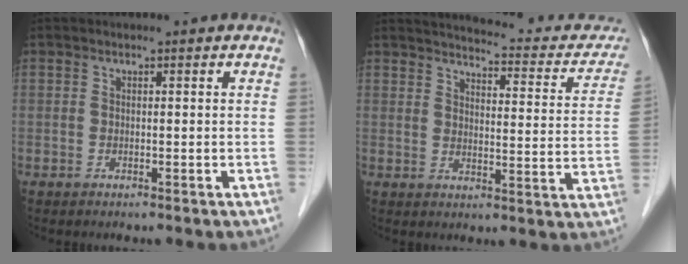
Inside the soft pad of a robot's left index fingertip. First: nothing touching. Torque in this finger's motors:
{"motor_torque": [0.60, -0.84, 0.10, 0.01]}